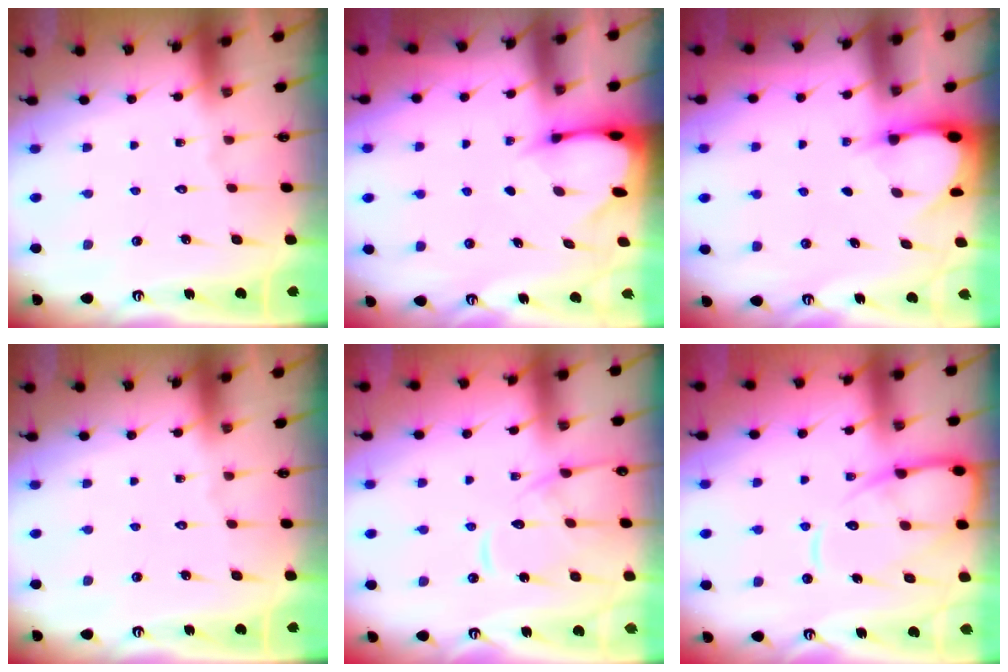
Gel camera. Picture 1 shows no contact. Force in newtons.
{"total": 3.2, "press": 3.2, "slide": 0.3}
{"total": 2.9, "press": 2.9, "slide": 0.4}
{"total": 0.0}
{"total": 11.7, "press": 11.6, "slide": 1.3}
{"total": 12.5, "press": 12.4, "slide": 1.2}